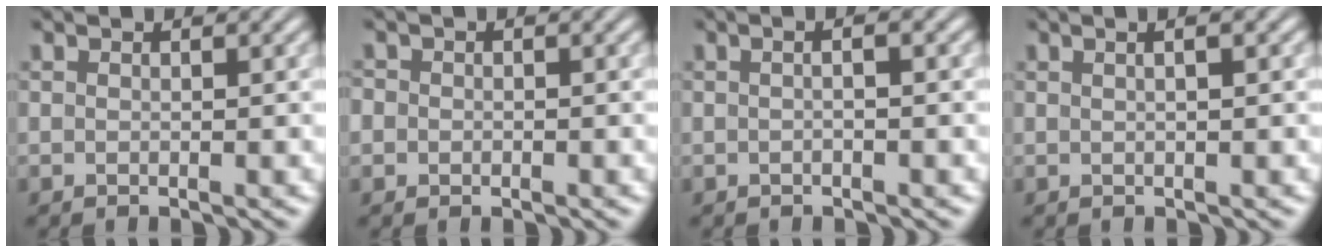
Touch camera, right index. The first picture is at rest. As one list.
[{"total": 2.0, "force": [-0.3, 1.9, 0.6], "torque": [-0.025, -0.007, -0.009]}, {"total": 1.7, "force": [-0.2, 0.3, 1.6], "torque": [-0.019, 0.010, -0.009]}, {"total": 1.4, "force": [0.3, 0.0, 1.4], "torque": [-0.011, 0.007, 0.004]}]